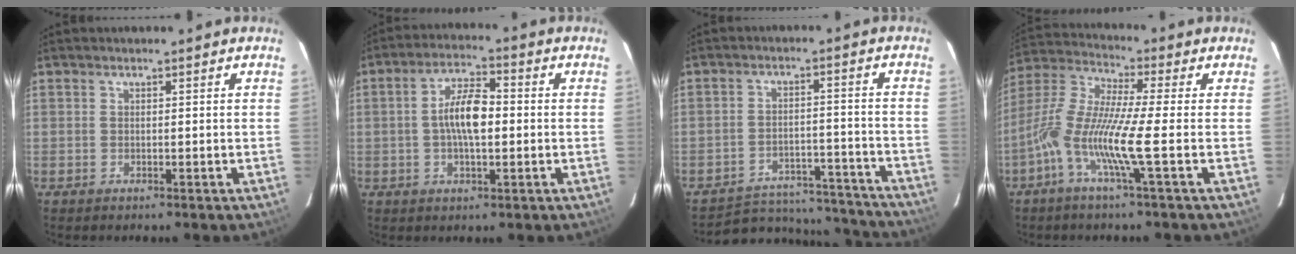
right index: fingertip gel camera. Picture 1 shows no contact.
{"total": 7.9, "force": [-0.2, 3.0, 7.3], "torque": [-0.136, 0.013, -0.003]}
{"total": 18.8, "force": [-17.3, 5.7, 4.4], "torque": [-0.091, 0.030, -0.212]}
{"total": 10.5, "force": [-3.6, -0.7, 9.9], "torque": [-0.204, 0.004, -0.081]}